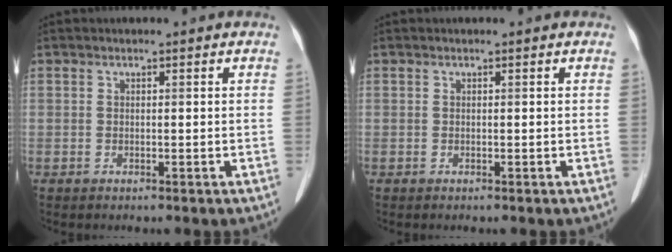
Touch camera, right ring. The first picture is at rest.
{"total": 0.0}